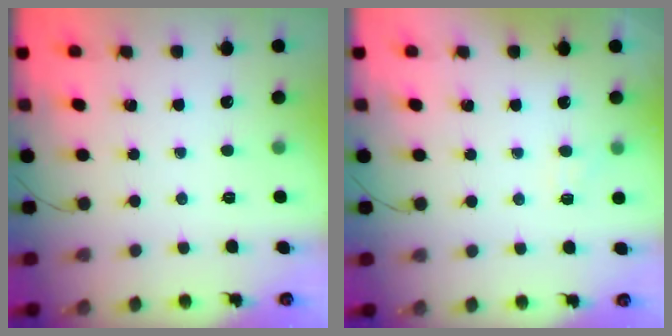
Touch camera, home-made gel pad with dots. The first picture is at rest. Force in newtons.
{"total": 4.7, "press": 4.4, "slide": 1.5}